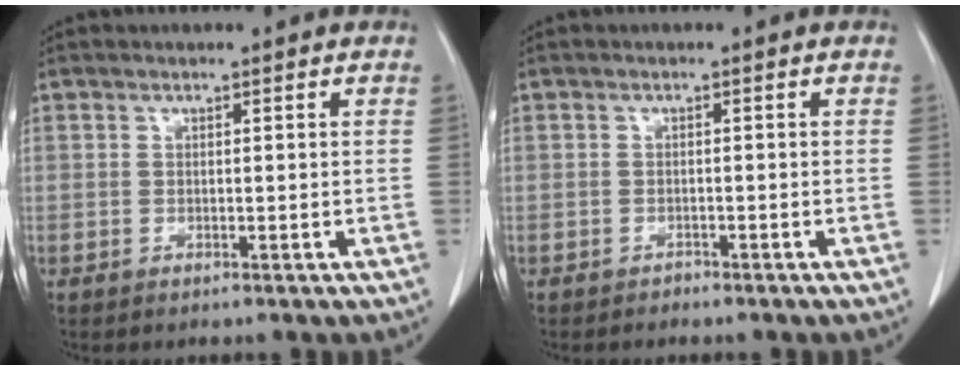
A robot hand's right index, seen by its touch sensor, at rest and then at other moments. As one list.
[{"total": 0.7, "force": [-0.6, 0.3, 0.0], "torque": [-0.003, 0.000, -0.013]}]